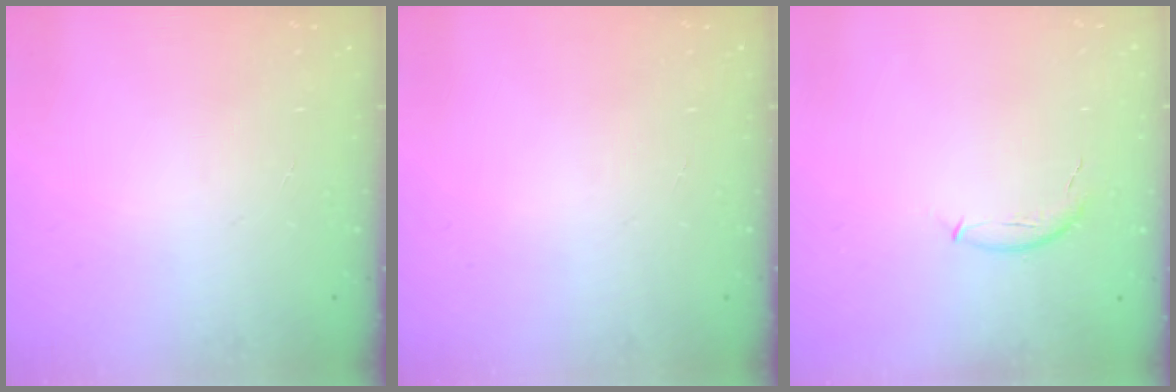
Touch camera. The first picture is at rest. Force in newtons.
{"total": 0.0}
{"total": 7.4, "press": 7.3, "slide": 1.2}